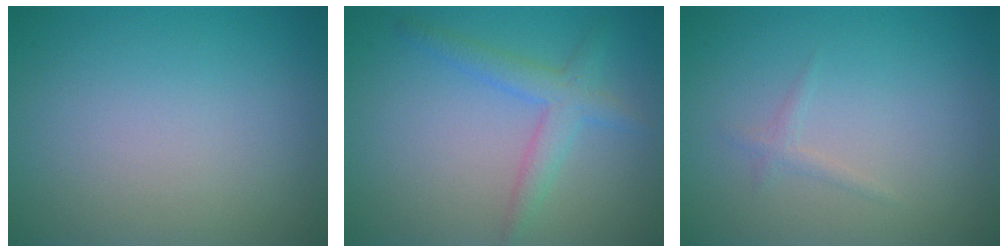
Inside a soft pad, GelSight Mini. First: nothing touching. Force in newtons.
{"total": 2.8, "press": 2.8, "slide": 0.1}
{"total": 0.8, "press": 0.8, "slide": 0.1}